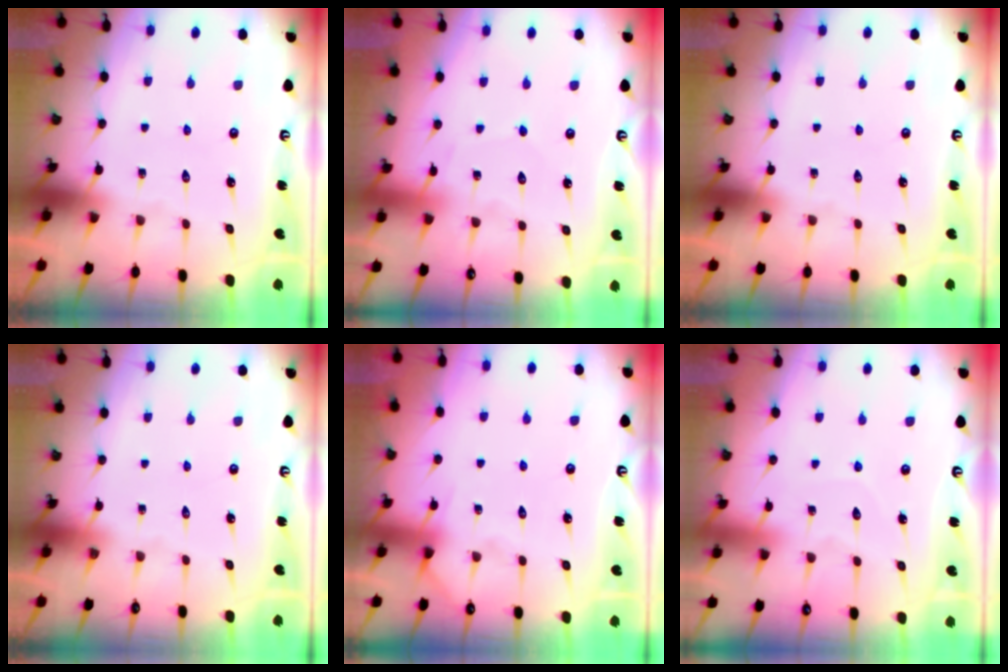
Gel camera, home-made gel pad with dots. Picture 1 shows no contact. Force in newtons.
{"total": 4.6, "press": 4.6, "slide": 0.6}
{"total": 0.0}
{"total": 0.0}
{"total": 3.5, "press": 3.4, "slide": 0.4}
{"total": 4.5, "press": 4.5, "slide": 0.5}